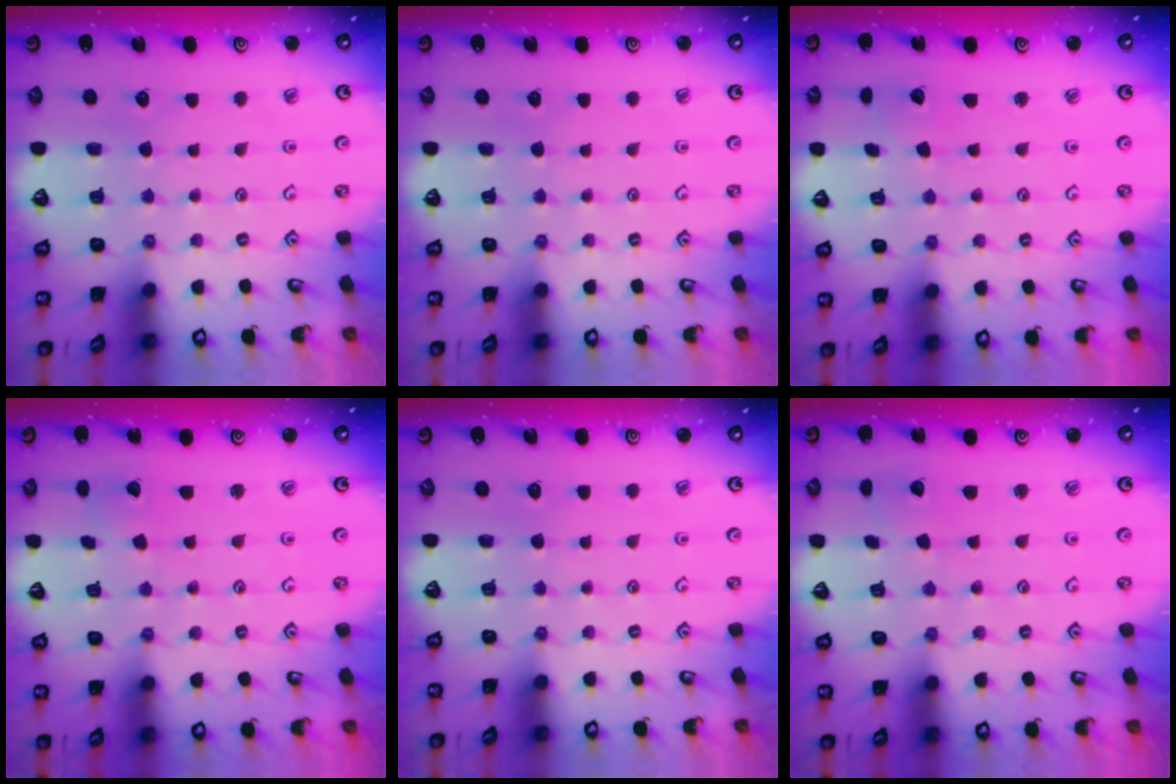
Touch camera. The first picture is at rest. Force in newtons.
{"total": 0.0}
{"total": 2.5, "press": 2.5, "slide": 0.3}
{"total": 2.4, "press": 2.4, "slide": 0.2}
{"total": 0.0}
{"total": 2.1, "press": 2.1, "slide": 0.2}